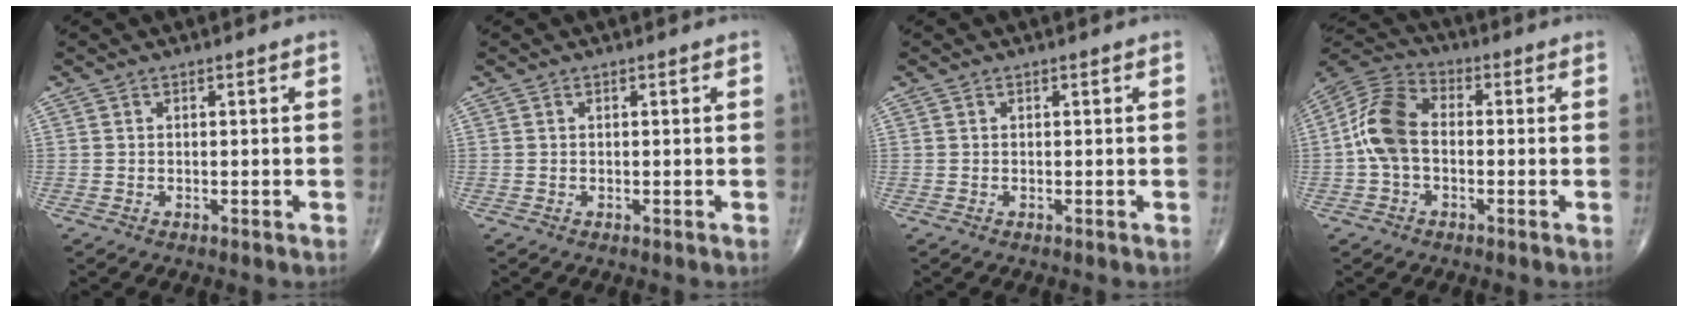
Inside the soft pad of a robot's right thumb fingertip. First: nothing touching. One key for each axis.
{"total": 0.0}
{"total": 0.0}
{"total": 10.8, "fx": -0.8, "fy": 7.1, "fz": 8.1, "tx": -0.161, "ty": 0.032, "tz": -0.028}